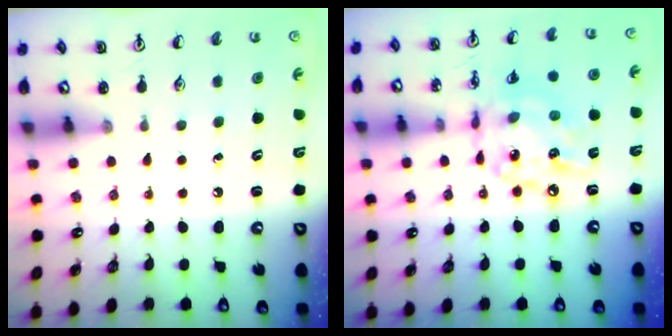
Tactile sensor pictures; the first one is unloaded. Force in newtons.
{"total": 13.8, "press": 13.8, "slide": 1.2}